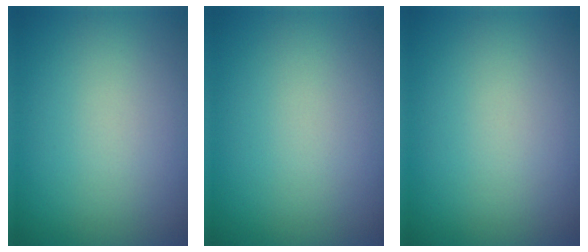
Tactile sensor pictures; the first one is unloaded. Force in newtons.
{"total": 0.0}
{"total": 0.0}